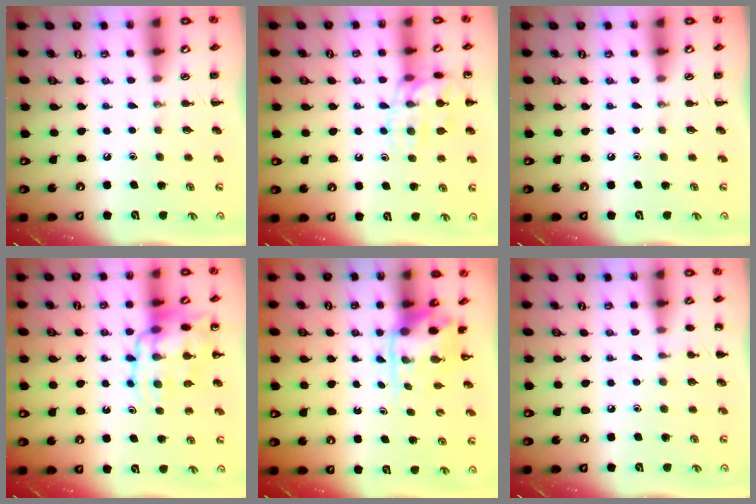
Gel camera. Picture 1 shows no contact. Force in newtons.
{"total": 13.5, "press": 13.5, "slide": 1.2}
{"total": 0.0}
{"total": 14.6, "press": 14.3, "slide": 3.0}
{"total": 3.5, "press": 3.4, "slide": 0.8}
{"total": 5.3, "press": 5.1, "slide": 1.5}